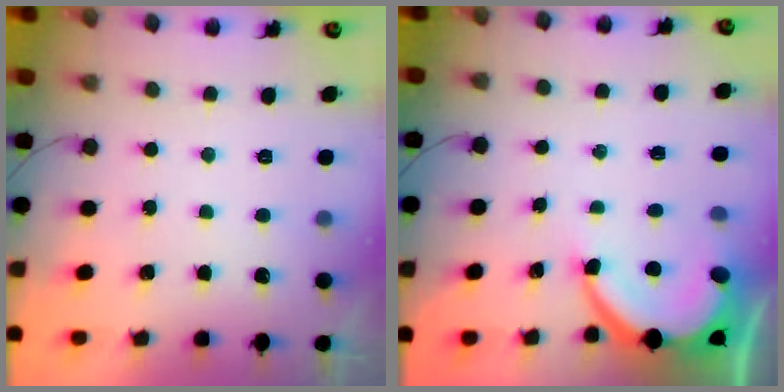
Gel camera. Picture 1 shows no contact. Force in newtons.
{"total": 7.0, "press": 7.0, "slide": 0.1}